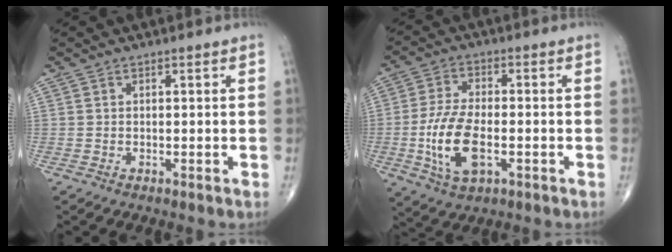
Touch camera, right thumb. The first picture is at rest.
{"total": 11.6, "force": [-2.6, 5.5, 9.8], "torque": [-0.201, 0.006, -0.047]}